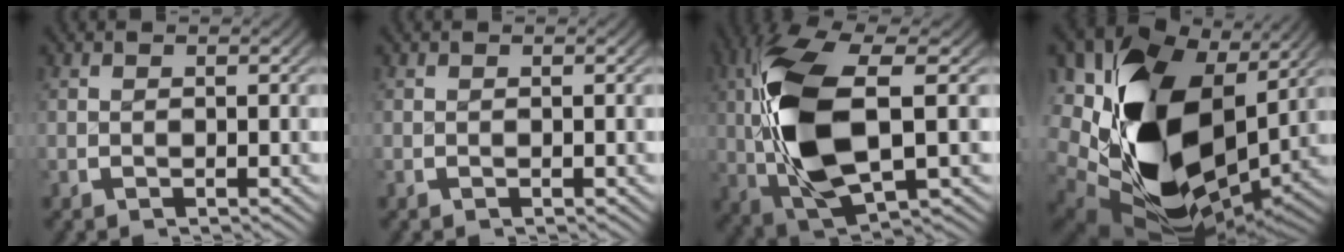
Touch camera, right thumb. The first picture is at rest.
{"total": 0.0}
{"total": 14.8, "force": [-0.5, 7.8, 12.5], "torque": [-0.275, -0.031, 0.007]}
{"total": 23.8, "force": [-1.4, 14.9, 18.5], "torque": [-0.329, -0.069, -0.001]}